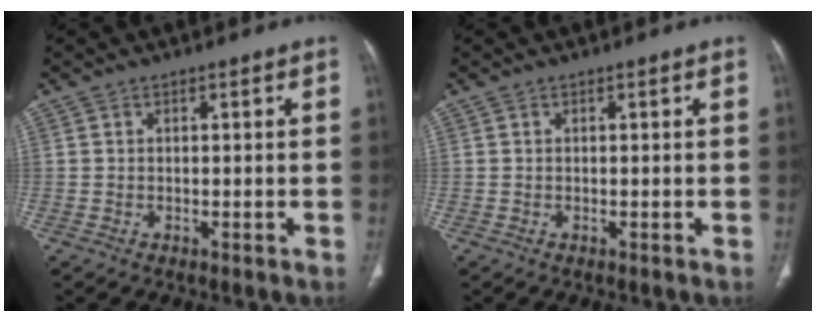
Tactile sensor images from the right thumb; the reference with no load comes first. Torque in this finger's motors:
{"motor_torque": [0.00, 0.00, 0.17, 0.15, 0.01]}